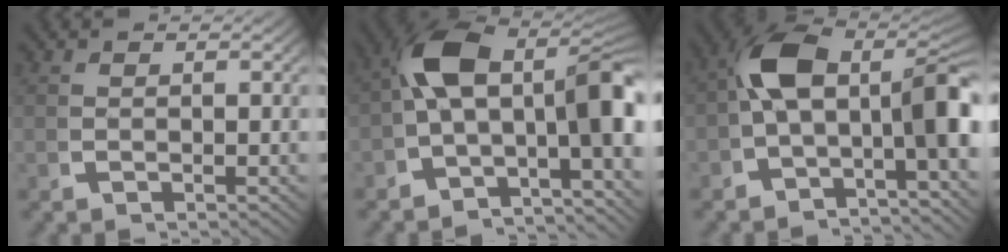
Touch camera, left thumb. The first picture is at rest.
{"total": 13.1, "force": [-1.6, 8.4, 10.0], "torque": [-0.160, -0.036, -0.027]}
{"total": 11.7, "force": [-1.4, 7.4, 9.0], "torque": [-0.151, -0.028, -0.021]}